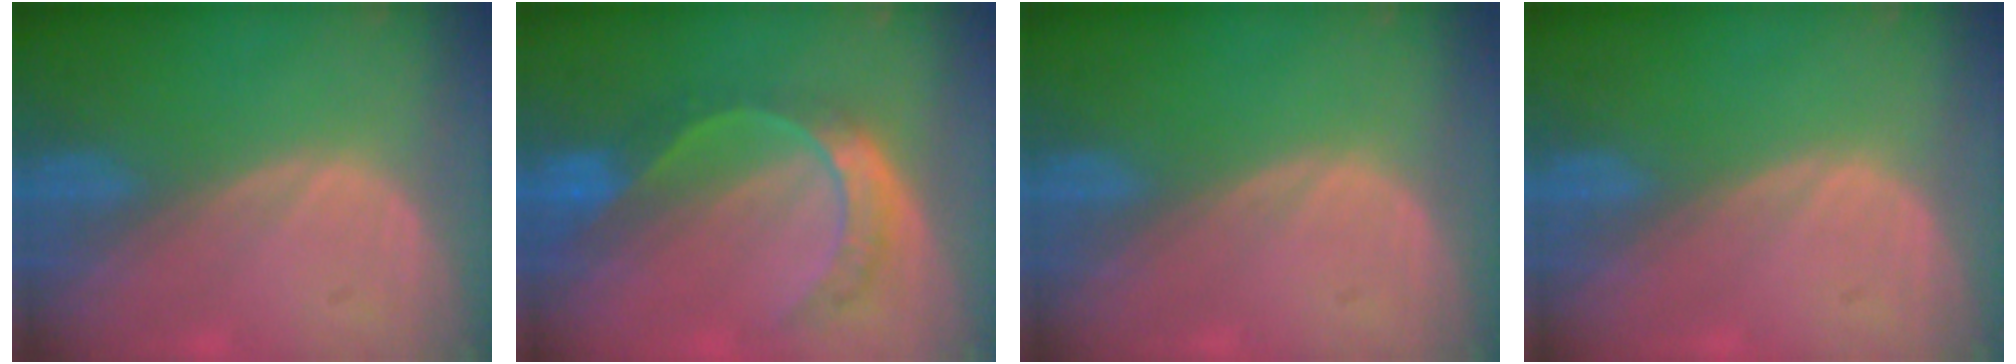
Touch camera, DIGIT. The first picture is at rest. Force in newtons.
{"total": 7.9, "press": 6.5, "slide": 4.4}
{"total": 0.0}
{"total": 0.0}